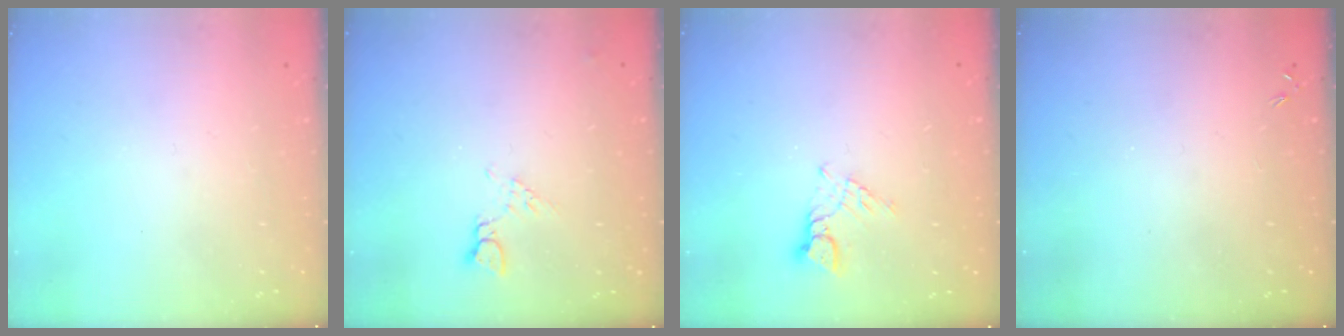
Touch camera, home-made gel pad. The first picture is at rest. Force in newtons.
{"total": 3.8, "press": 3.8, "slide": 0.7}
{"total": 4.1, "press": 4.0, "slide": 0.5}
{"total": 0.0}